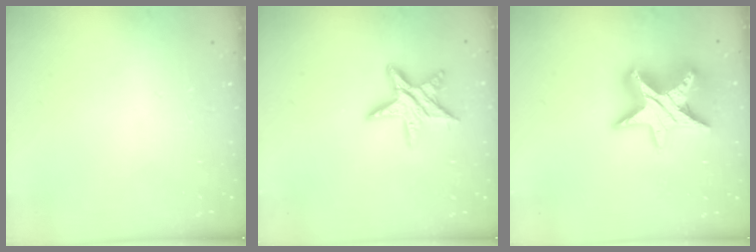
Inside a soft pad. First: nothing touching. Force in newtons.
{"total": 11.7, "press": 11.7, "slide": 0.8}
{"total": 18.2, "press": 18.2, "slide": 1.2}